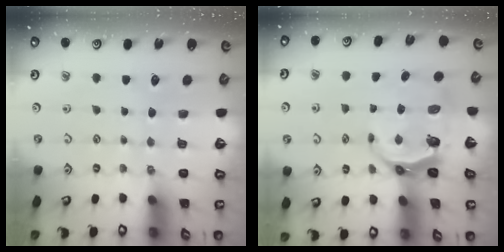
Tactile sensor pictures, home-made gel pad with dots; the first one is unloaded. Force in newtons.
{"total": 8.0, "press": 6.9, "slide": 3.9}